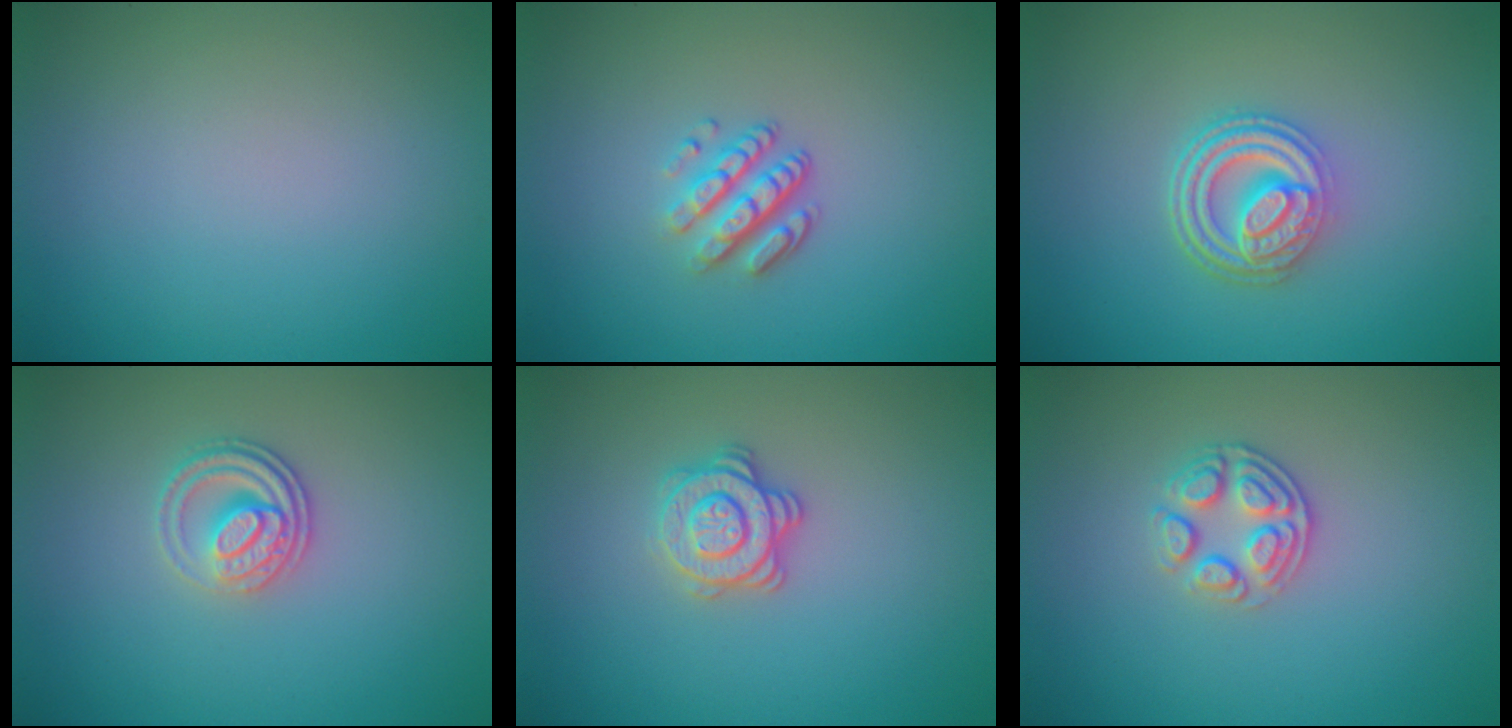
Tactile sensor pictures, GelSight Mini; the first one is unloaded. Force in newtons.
{"total": 3.4, "press": 2.4, "slide": 2.4}
{"total": 4.8, "press": 3.6, "slide": 3.1}
{"total": 2.8, "press": 2.5, "slide": 1.3}
{"total": 2.8, "press": 2.6, "slide": 1.0}
{"total": 2.6, "press": 2.5, "slide": 0.9}